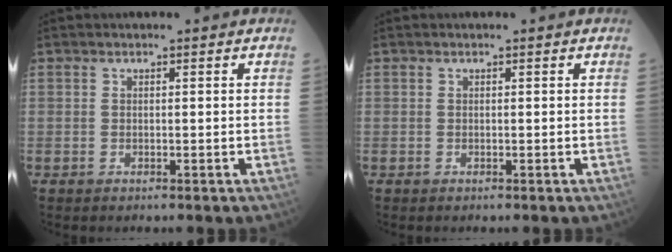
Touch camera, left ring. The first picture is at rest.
{"total": 0.0}